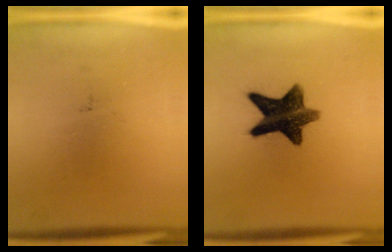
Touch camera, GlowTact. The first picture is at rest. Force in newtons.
{"total": 12.1}